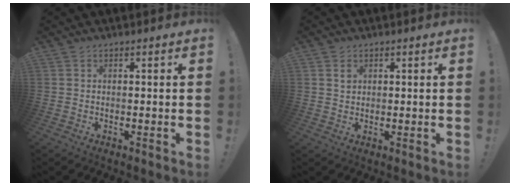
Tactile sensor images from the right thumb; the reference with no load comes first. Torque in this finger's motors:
{"motor_torque": [-0.26, 0.07, -0.10, -0.11, 0.02]}